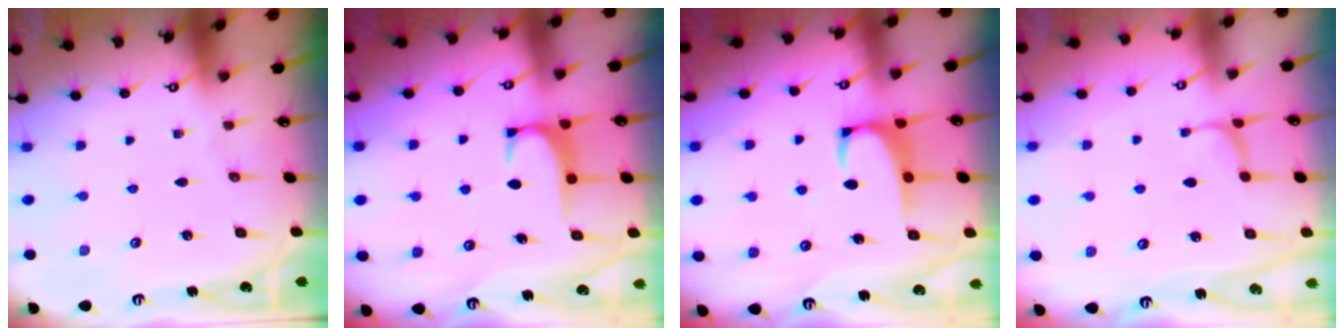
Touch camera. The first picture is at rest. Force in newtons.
{"total": 1.6, "press": 1.6, "slide": 0.5}
{"total": 2.5, "press": 2.4, "slide": 0.8}
{"total": 1.2, "press": 1.0, "slide": 0.6}